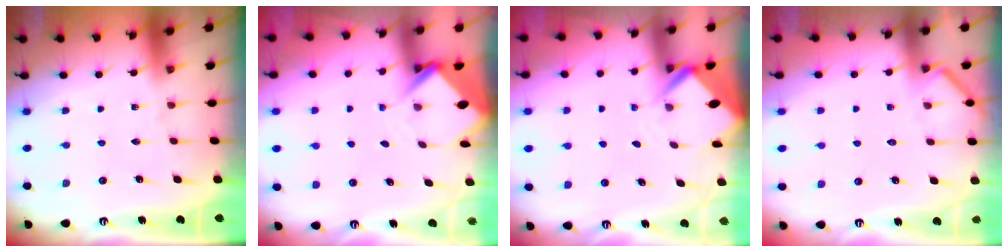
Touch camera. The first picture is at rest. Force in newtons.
{"total": 3.7, "press": 3.7, "slide": 0.2}
{"total": 3.1, "press": 3.1, "slide": 0.1}
{"total": 3.6, "press": 3.6, "slide": 0.3}